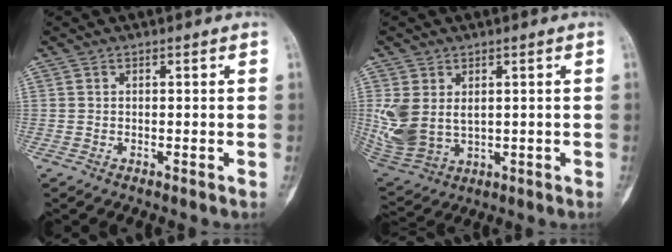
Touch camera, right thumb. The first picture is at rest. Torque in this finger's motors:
{"motor_torque": [0.08, 1.31, 0.88, 0.27, 0.11]}